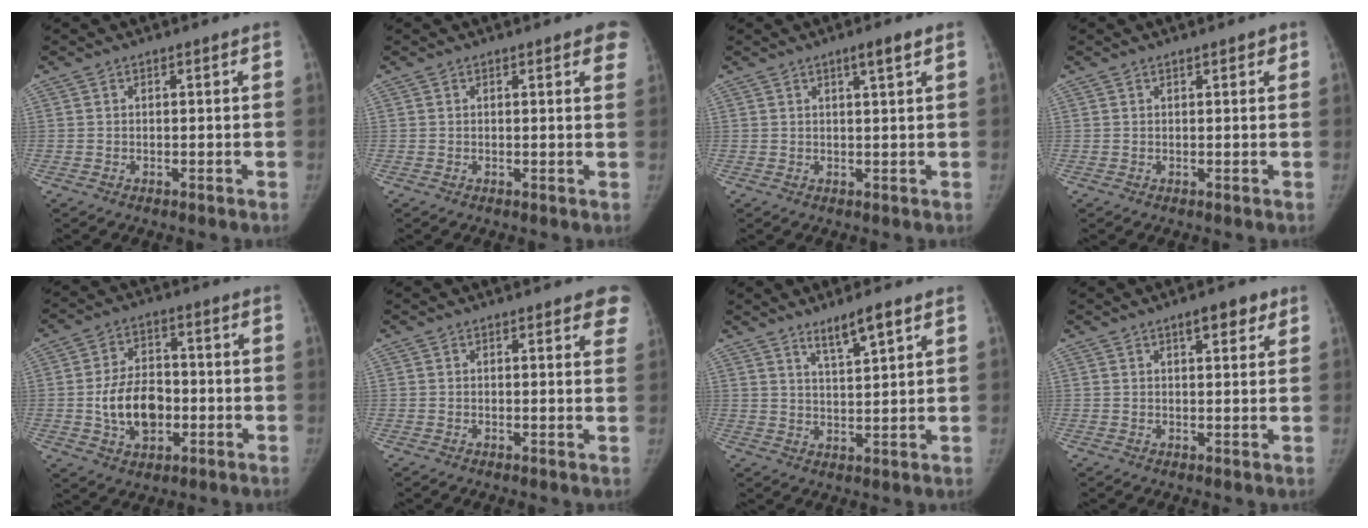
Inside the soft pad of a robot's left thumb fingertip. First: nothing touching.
{"total": 4.1, "force": [2.7, 1.4, 2.9], "torque": [-0.010, -0.003, 0.022]}
{"total": 2.8, "force": [1.6, 0.1, 2.3], "torque": [-0.038, -0.008, 0.028]}
{"total": 0.9, "force": [0.6, 0.2, 0.7], "torque": [-0.008, 0.000, 0.009]}
{"total": 11.1, "force": [-2.0, 7.5, 7.9], "torque": [-0.110, 0.015, -0.032]}
{"total": 4.8, "force": [3.4, 1.8, 2.9], "torque": [-0.005, -0.009, 0.027]}
{"total": 5.6, "force": [3.8, 0.7, 4.0], "torque": [-0.066, -0.028, 0.071]}
{"total": 4.9, "force": [2.8, 1.9, 3.5], "torque": [-0.033, -0.011, 0.036]}